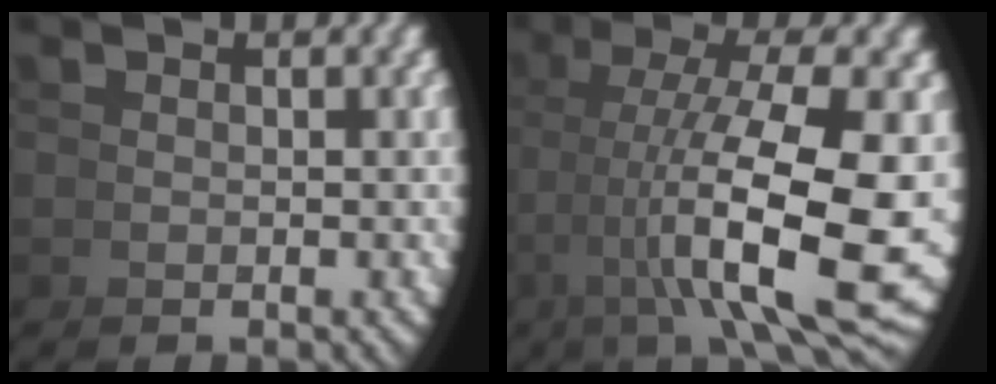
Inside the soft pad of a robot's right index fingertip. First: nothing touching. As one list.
[{"total": 11.8, "force": [-0.9, 4.7, 10.8], "torque": [-0.164, -0.029, 0.011]}]